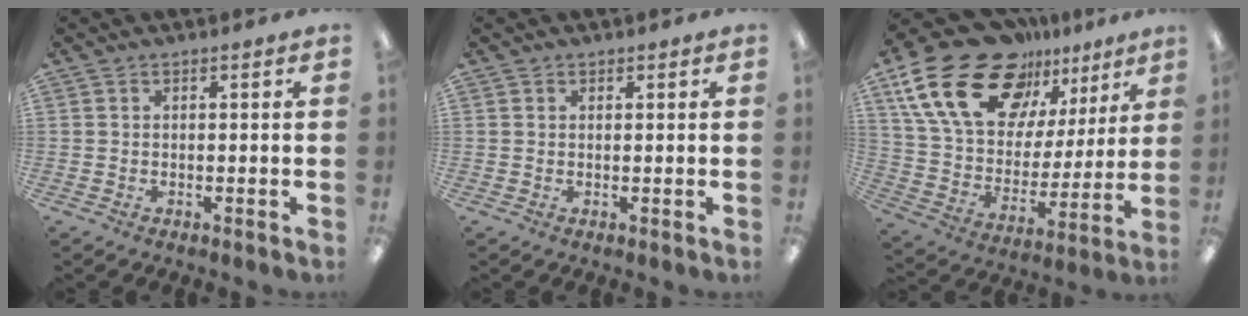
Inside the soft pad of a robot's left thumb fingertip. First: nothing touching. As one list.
[{"total": 0.8, "force": [0.5, 0.6, 0.0], "torque": [0.007, -0.001, 0.007]}, {"total": 25.1, "force": [15.3, 14.5, 13.7], "torque": [-0.247, -0.088, 0.279]}]